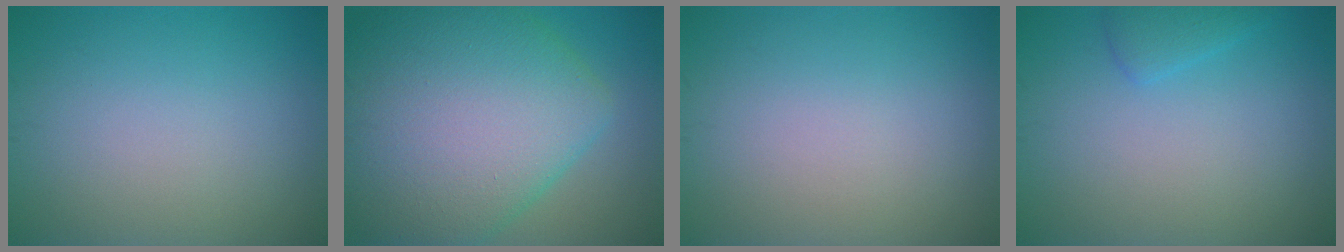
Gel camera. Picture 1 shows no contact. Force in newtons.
{"total": 13.7, "press": 13.7, "slide": 0.6}
{"total": 0.0}
{"total": 1.6, "press": 1.6, "slide": 0.1}